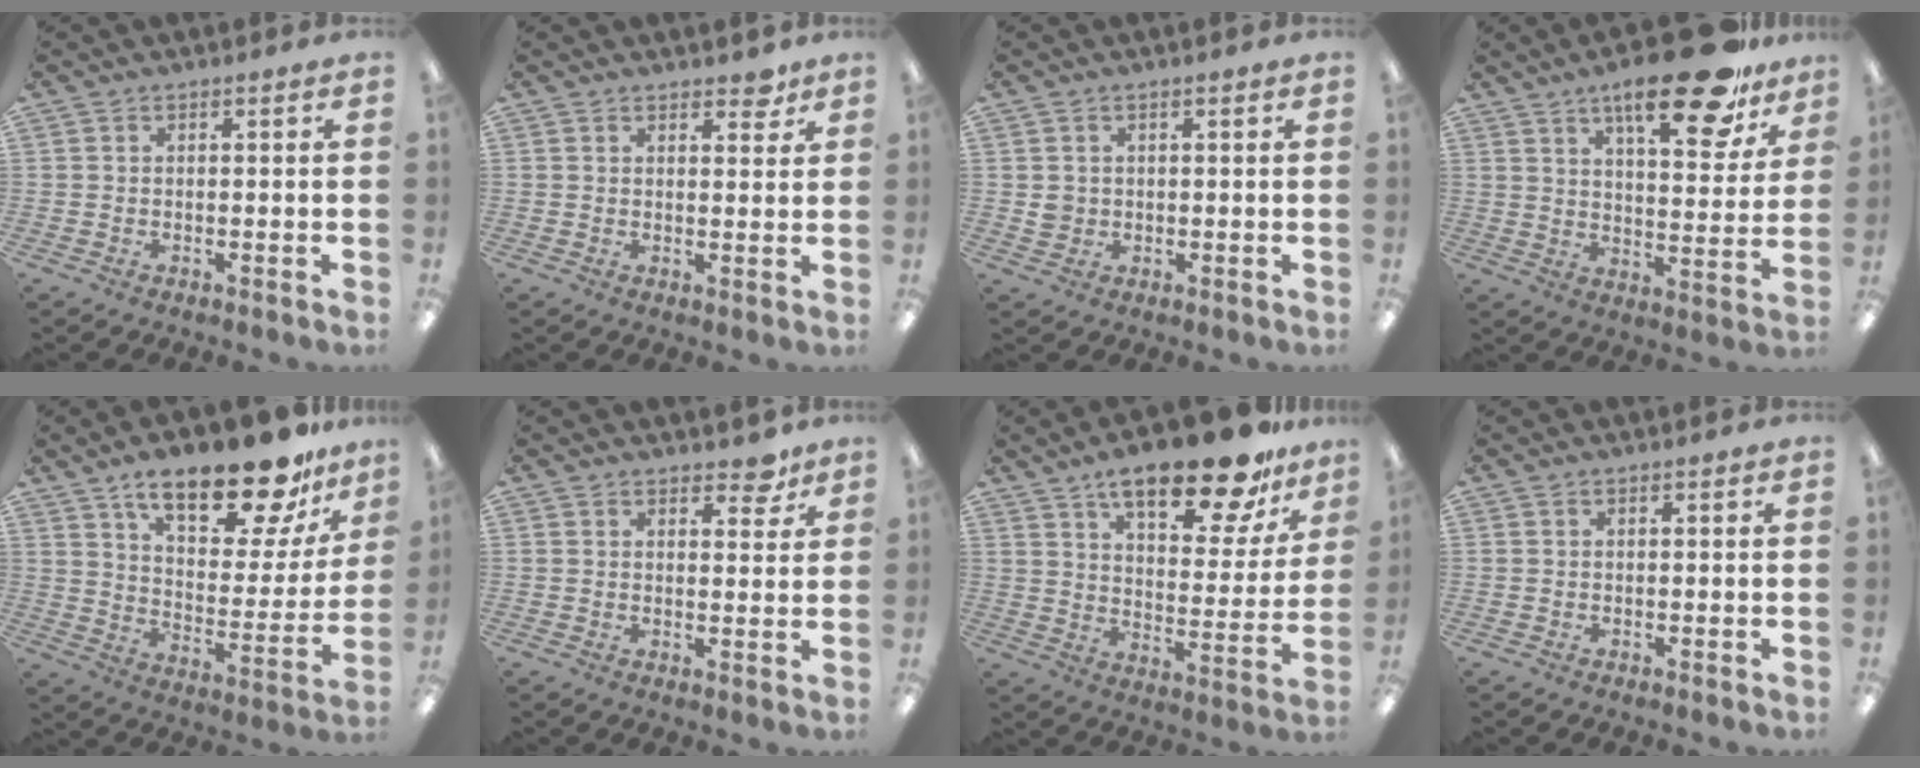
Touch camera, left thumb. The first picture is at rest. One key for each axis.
{"total": 3.3, "fx": 2.7, "fy": 1.3, "fz": 1.3, "tx": 0.003, "ty": -0.016, "tz": 0.043}
{"total": 2.4, "fx": 0.5, "fy": 2.3, "fz": 0.5, "tx": -0.004, "ty": 0.000, "tz": 0.007}
{"total": 20.1, "fx": 13.8, "fy": 6.2, "fz": 13.3, "tx": -0.193, "ty": -0.077, "tz": 0.217}
{"total": 22.5, "fx": 16.8, "fy": 7.7, "fz": 13.0, "tx": -0.197, "ty": -0.104, "tz": 0.278}
{"total": 4.9, "fx": 3.8, "fy": 2.2, "fz": 2.1, "tx": -0.009, "ty": -0.023, "tz": 0.063}
{"total": 19.1, "fx": 13.8, "fy": 6.6, "fz": 11.4, "tx": -0.162, "ty": -0.082, "tz": 0.225}
{"total": 0.0}